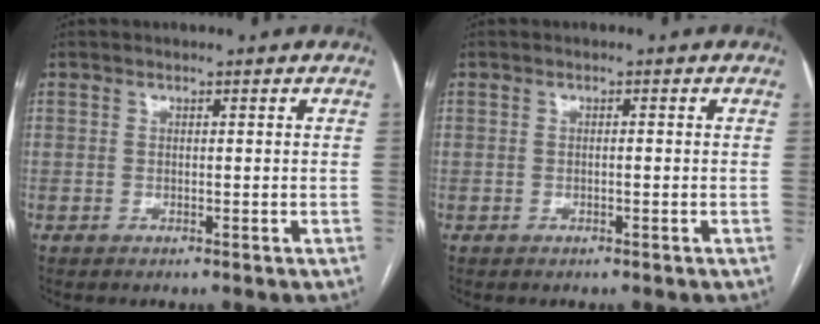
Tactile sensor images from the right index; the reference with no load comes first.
{"total": 0.7, "force": [-0.1, 0.1, 0.7], "torque": [-0.012, 0.001, -0.001]}